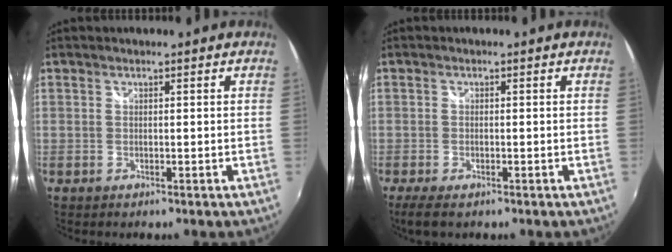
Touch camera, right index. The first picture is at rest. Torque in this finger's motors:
{"motor_torque": [0.30, -0.15, 0.16, 0.03]}